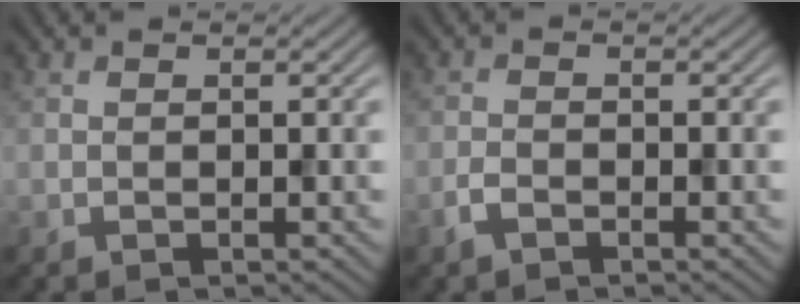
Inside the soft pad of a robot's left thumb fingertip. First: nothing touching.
{"total": 1.8, "force": [-1.2, 0.7, 1.1], "torque": [-0.026, -0.001, -0.029]}